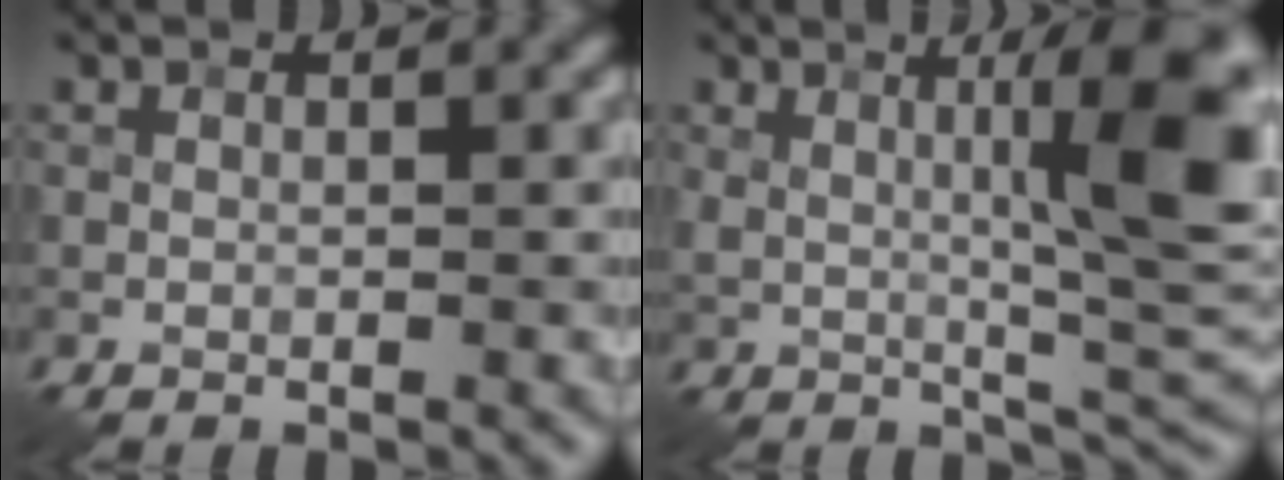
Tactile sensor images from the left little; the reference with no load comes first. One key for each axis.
{"total": 10.7, "fx": 2.3, "fy": 2.5, "fz": 10.1, "tx": -0.136, "ty": 0.003, "tz": 0.037}